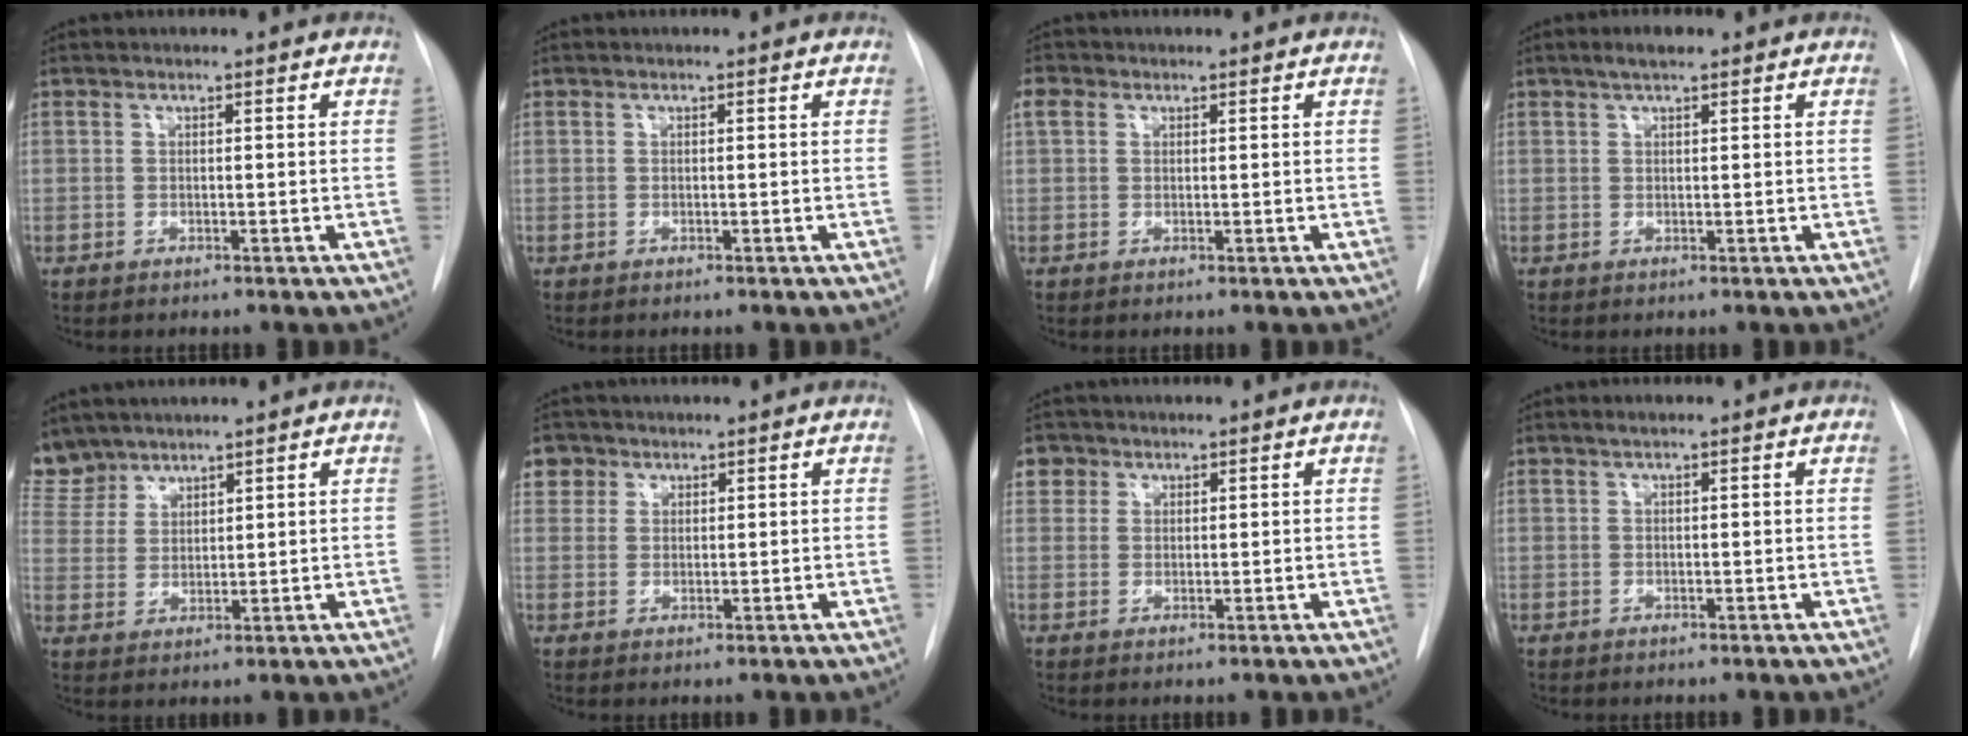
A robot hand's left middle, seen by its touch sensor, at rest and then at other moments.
{"total": 0.0}
{"total": 1.9, "force": [0.8, 1.5, 0.8], "torque": [-0.020, 0.014, 0.014]}
{"total": 2.2, "force": [1.5, 0.5, 1.5], "torque": [-0.031, 0.008, 0.026]}
{"total": 7.2, "force": [6.5, 3.2, 0.2], "torque": [-0.007, 0.006, 0.139]}
{"total": 3.4, "force": [1.9, 2.8, 0.1], "torque": [0.008, 0.008, 0.031]}
{"total": 2.7, "force": [1.4, 2.3, 0.1], "torque": [0.010, 0.007, 0.020]}
{"total": 0.7, "force": [0.5, 0.1, 0.4], "torque": [-0.010, 0.004, 0.010]}